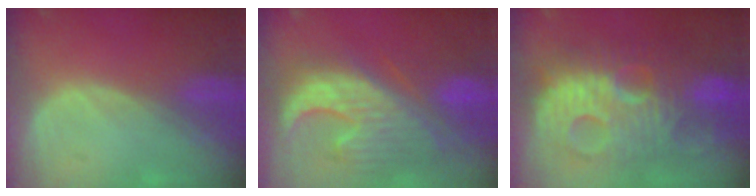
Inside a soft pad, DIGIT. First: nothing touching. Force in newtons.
{"total": 12.3, "press": 11.3, "slide": 4.8}
{"total": 13.3, "press": 13.2, "slide": 1.3}